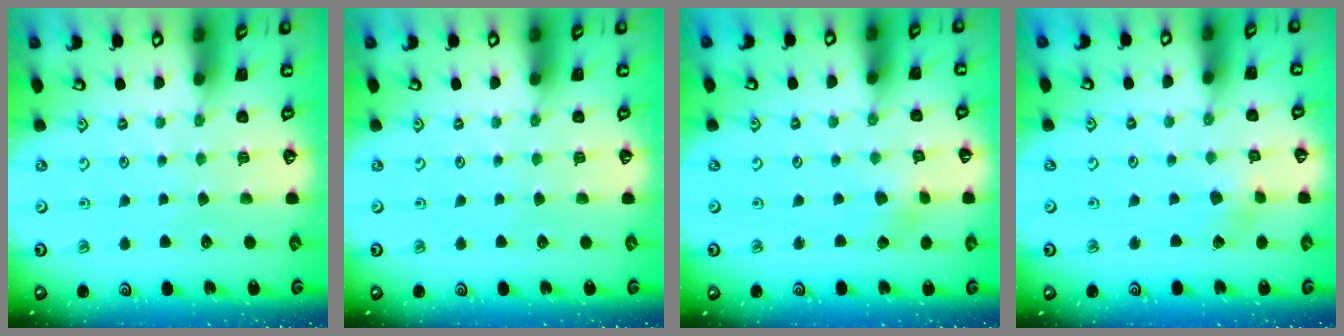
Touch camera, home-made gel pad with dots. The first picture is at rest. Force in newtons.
{"total": 0.0}
{"total": 2.6, "press": 2.5, "slide": 0.5}
{"total": 2.5, "press": 2.4, "slide": 0.2}